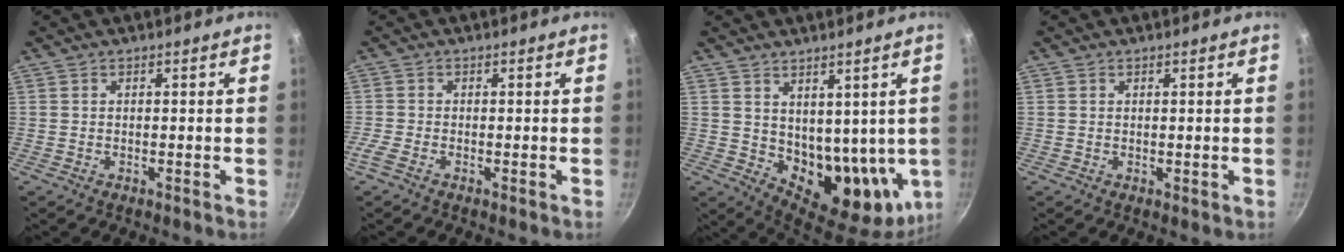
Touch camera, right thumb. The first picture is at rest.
{"total": 2.2, "force": [-1.3, 1.0, 1.5], "torque": [-0.045, 0.002, -0.034]}
{"total": 13.9, "force": [3.8, 9.0, 9.9], "torque": [-0.108, -0.041, 0.083]}
{"total": 0.5, "force": [0.2, 0.3, 0.4], "torque": [-0.004, -0.003, 0.002]}